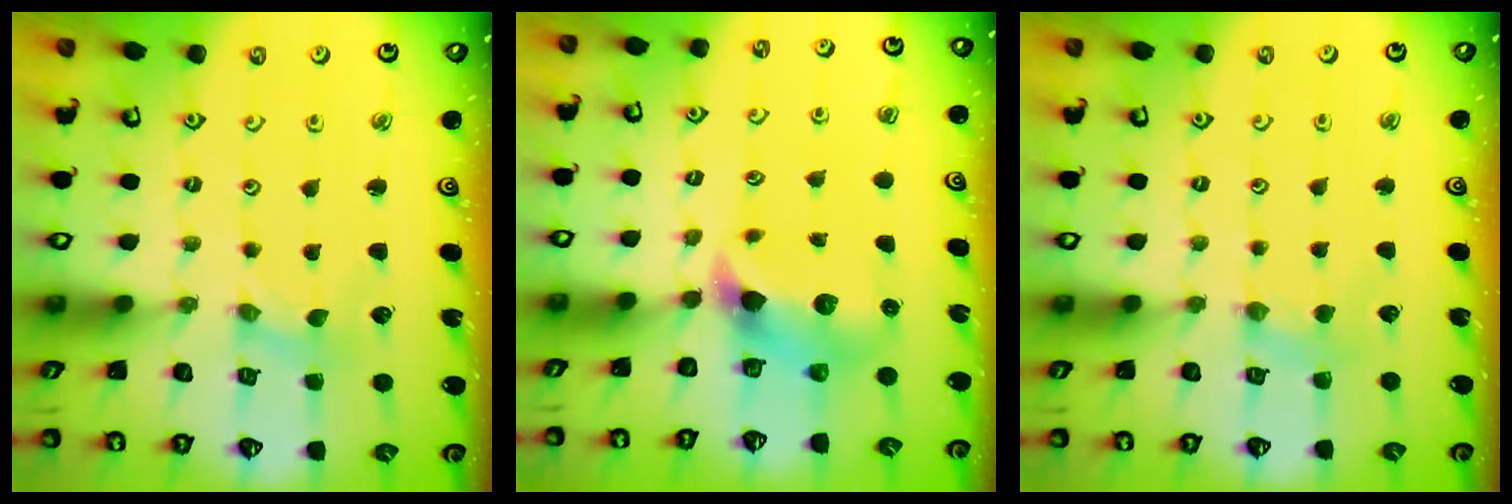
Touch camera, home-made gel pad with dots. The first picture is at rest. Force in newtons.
{"total": 7.2, "press": 7.2, "slide": 0.9}
{"total": 2.9, "press": 2.9, "slide": 0.5}